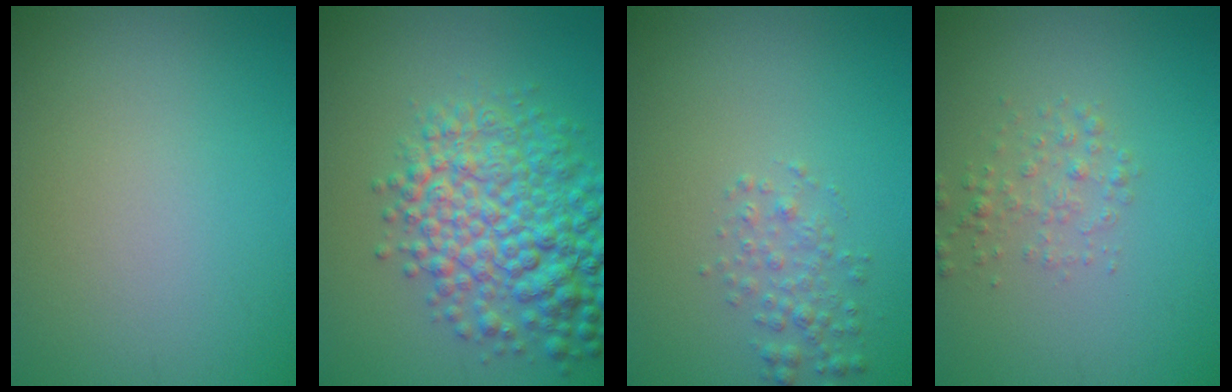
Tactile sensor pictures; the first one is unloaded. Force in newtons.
{"total": 8.2, "press": 8.2, "slide": 0.3}
{"total": 1.8, "press": 1.8, "slide": 0.0}
{"total": 1.7, "press": 1.7, "slide": 0.1}